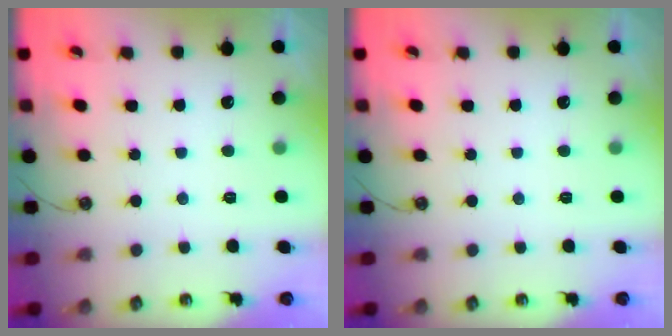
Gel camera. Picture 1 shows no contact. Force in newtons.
{"total": 0.0}